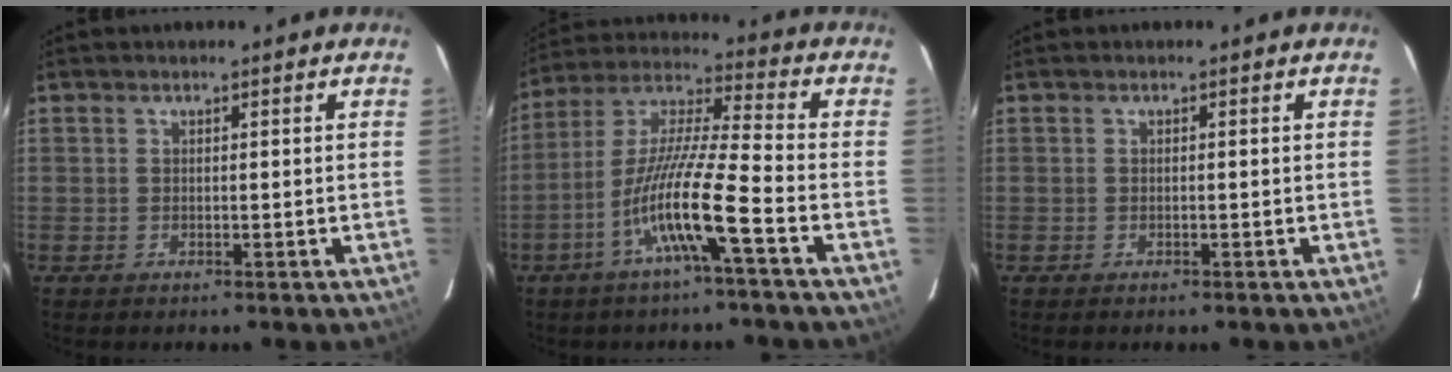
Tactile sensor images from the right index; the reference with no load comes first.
{"total": 13.9, "force": [-5.9, 0.1, 12.6], "torque": [-0.255, 0.003, -0.116]}
{"total": 0.9, "force": [-0.5, 0.4, 0.7], "torque": [-0.018, -0.001, -0.005]}